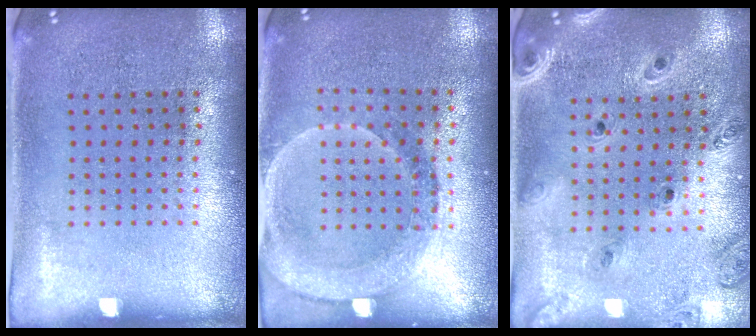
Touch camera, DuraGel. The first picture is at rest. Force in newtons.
{"total": 1.8, "press": 1.6, "slide": 0.8}
{"total": 1.3, "press": 1.3, "slide": 0.2}